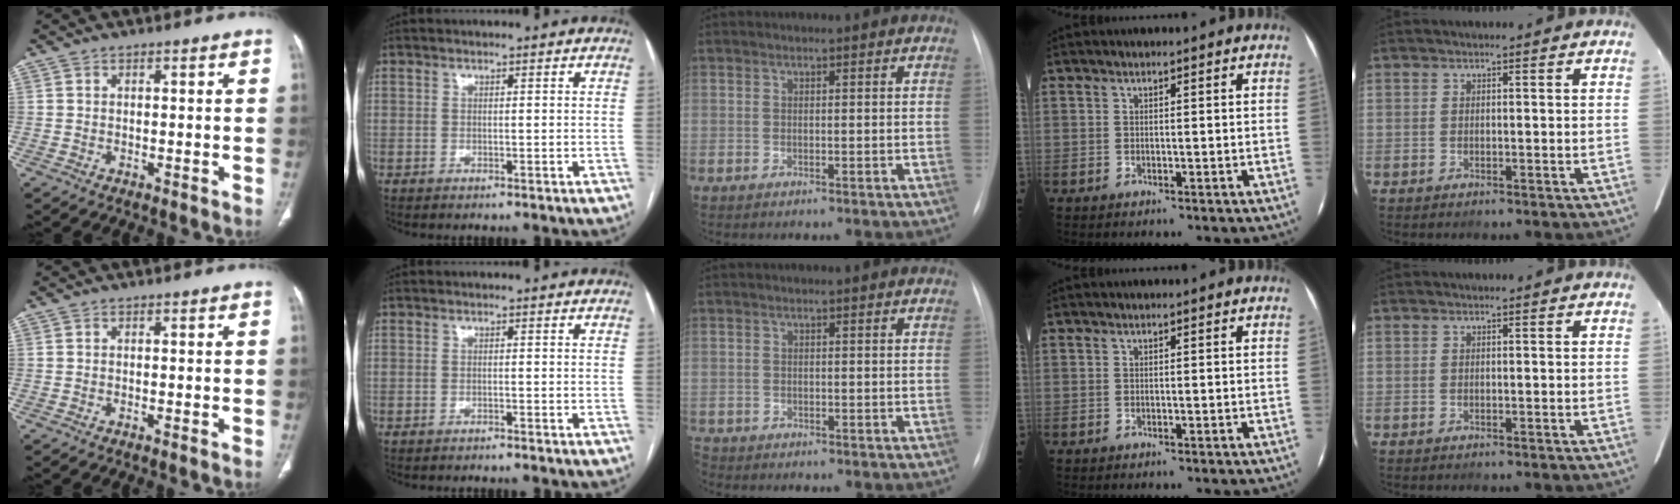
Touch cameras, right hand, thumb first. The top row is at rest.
{"thumb": {"total": 0.7, "force": [-0.5, 0.0, 0.5], "torque": [-0.011, -0.001, -0.005]}, "index": {"total": 0.6, "force": [-0.6, 0.0, 0.2], "torque": [-0.007, -0.001, -0.010]}, "middle": {"total": 2.9, "force": [-2.5, 1.4, 0.6], "torque": [-0.012, -0.004, -0.036]}}